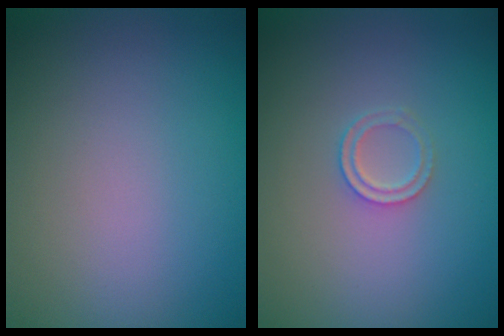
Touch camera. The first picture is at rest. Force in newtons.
{"total": 1.4, "press": 1.4, "slide": 0.3}